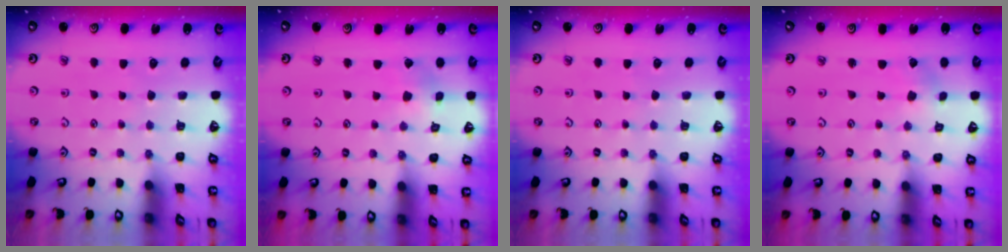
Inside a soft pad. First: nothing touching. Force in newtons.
{"total": 2.8, "press": 2.8, "slide": 0.3}
{"total": 0.0}
{"total": 0.6, "press": 0.6, "slide": 0.1}